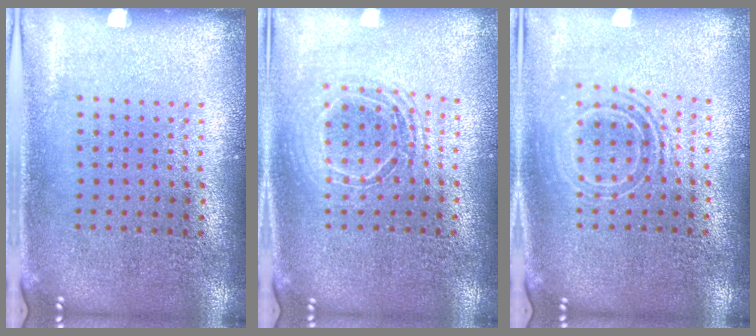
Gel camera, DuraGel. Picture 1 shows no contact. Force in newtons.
{"total": 1.7, "press": 1.4, "slide": 0.9}
{"total": 1.7, "press": 1.3, "slide": 1.1}